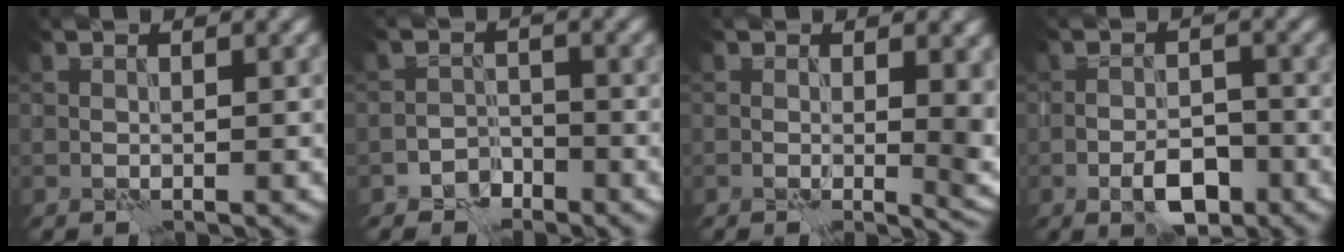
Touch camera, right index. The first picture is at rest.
{"total": 1.9, "force": [-1.6, 1.1, 0.2], "torque": [0.005, 0.007, -0.033]}
{"total": 5.2, "force": [-0.1, 2.2, 4.6], "torque": [-0.041, -0.008, 0.001]}
{"total": 3.9, "force": [-2.2, 1.8, 2.7], "torque": [-0.039, 0.000, -0.034]}